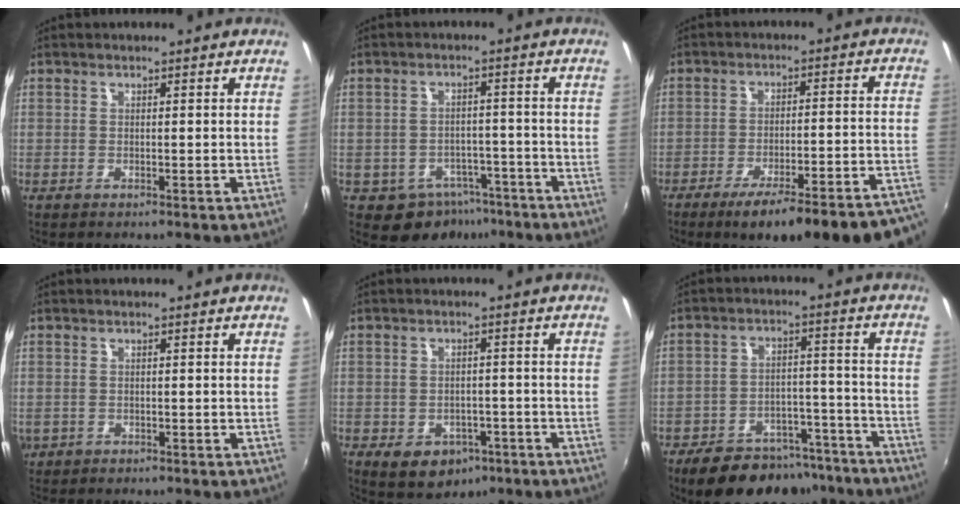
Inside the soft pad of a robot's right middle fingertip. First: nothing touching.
{"total": 8.1, "force": [-5.0, 5.9, 2.5], "torque": [-0.053, 0.013, -0.052]}
{"total": 21.7, "force": [-17.7, 1.9, 12.5], "torque": [-0.153, -0.037, -0.236]}
{"total": 2.4, "force": [-0.5, 2.1, 0.9], "torque": [-0.020, -0.004, -0.005]}
{"total": 8.5, "force": [-4.2, 6.3, 3.9], "torque": [-0.083, -0.007, -0.046]}
{"total": 16.3, "force": [-12.6, 8.2, 6.2], "torque": [-0.124, 0.032, -0.166]}